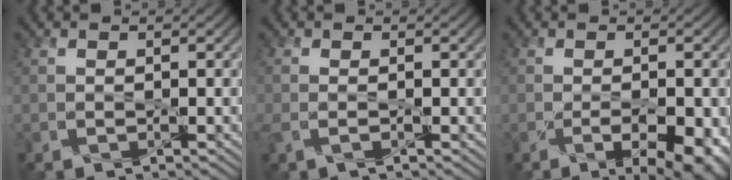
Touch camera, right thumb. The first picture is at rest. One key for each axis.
{"total": 1.9, "fx": -0.6, "fy": 0.6, "fz": 1.7, "tx": -0.046, "ty": -0.008, "tz": -0.015}
{"total": 6.3, "fx": -2.4, "fy": 2.3, "fz": 5.4, "tx": -0.082, "ty": -0.020, "tz": -0.020}